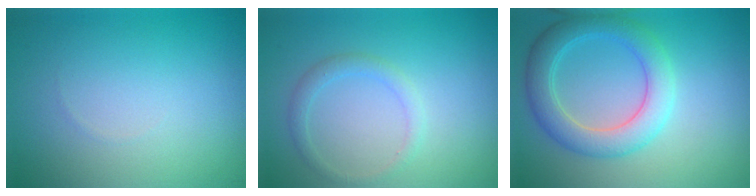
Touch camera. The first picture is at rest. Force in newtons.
{"total": 1.5, "press": 1.5, "slide": 0.1}
{"total": 4.6, "press": 4.6, "slide": 0.2}